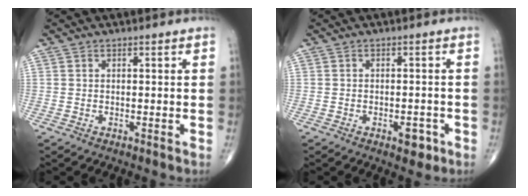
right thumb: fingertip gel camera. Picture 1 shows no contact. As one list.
[{"total": 3.3, "force": [-1.6, 1.7, 2.4], "torque": [-0.019, 0.008, -0.018]}]